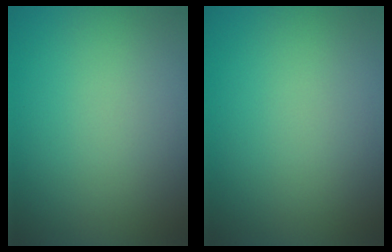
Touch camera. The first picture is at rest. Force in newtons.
{"total": 0.0}